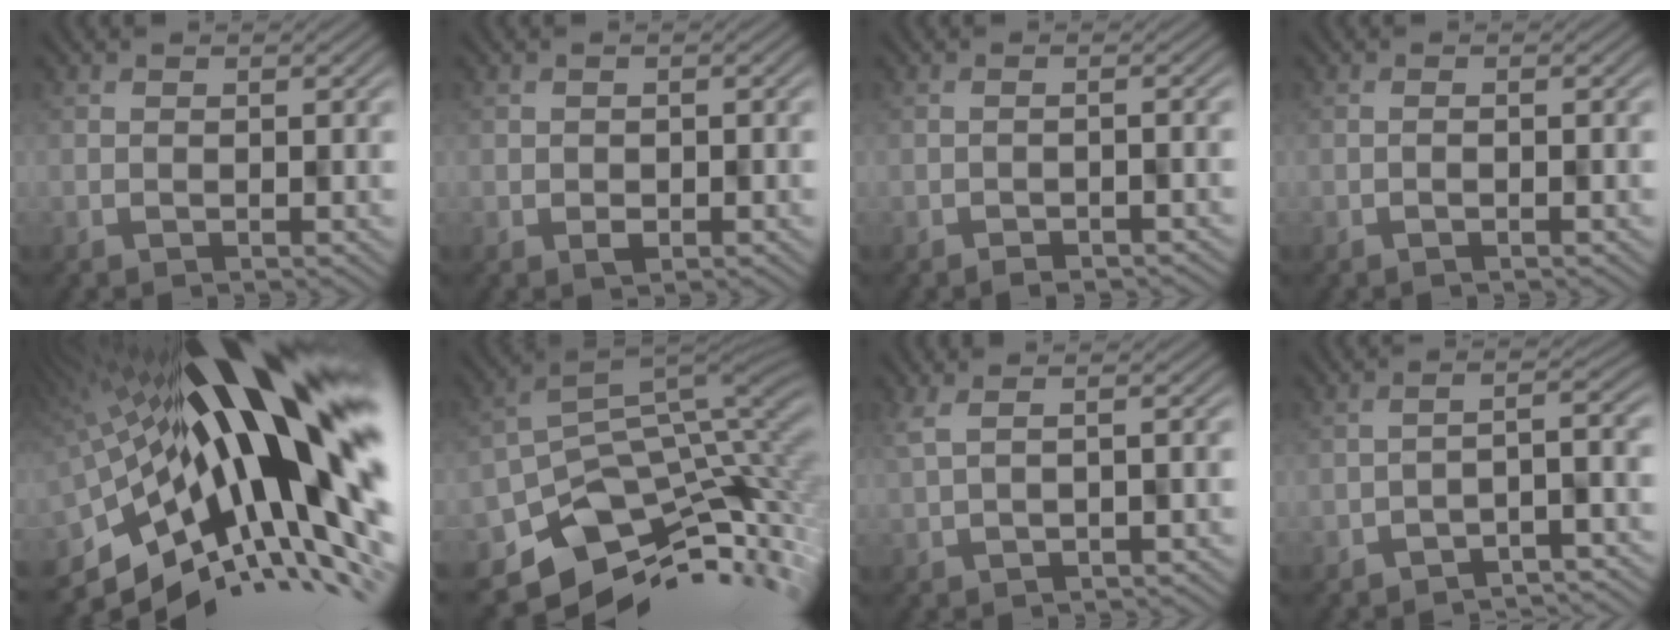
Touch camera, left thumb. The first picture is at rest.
{"total": 1.5, "force": [-0.4, 1.4, 0.5], "torque": [-0.006, -0.006, -0.005]}
{"total": 1.2, "force": [-1.1, -0.1, -0.4], "torque": [0.008, 0.004, -0.018]}
{"total": 0.8, "force": [-0.4, 0.0, 0.7], "torque": [-0.012, 0.010, -0.012]}
{"total": 18.7, "force": [1.4, 6.5, 17.5], "torque": [-0.255, -0.023, 0.012]}
{"total": 8.9, "force": [-3.7, 6.4, 5.0], "torque": [-0.106, -0.032, -0.054]}
{"total": 2.5, "force": [1.1, 1.2, 1.9], "torque": [-0.023, -0.001, 0.014]}
{"total": 4.4, "force": [-4.0, 1.0, 1.6], "torque": [-0.009, 0.003, -0.067]}